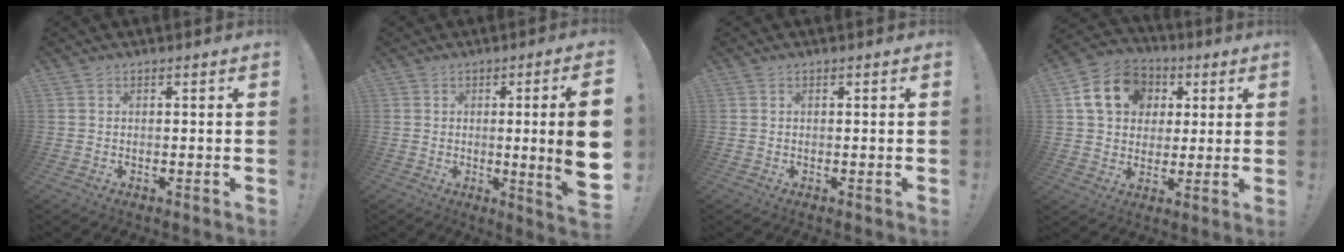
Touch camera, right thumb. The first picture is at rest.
{"total": 11.5, "force": [0.0, -0.3, 11.5], "torque": [-0.164, -0.015, -0.004]}
{"total": 0.0}
{"total": 15.5, "force": [5.1, 12.4, 7.8], "torque": [-0.106, -0.006, 0.104]}